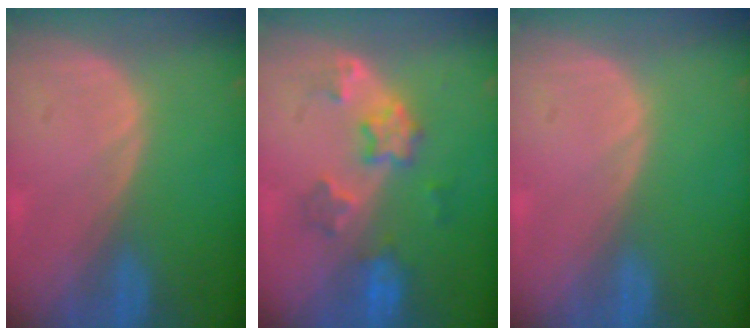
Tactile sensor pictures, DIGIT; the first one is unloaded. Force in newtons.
{"total": 5.7, "press": 5.6, "slide": 1.1}
{"total": 0.0}